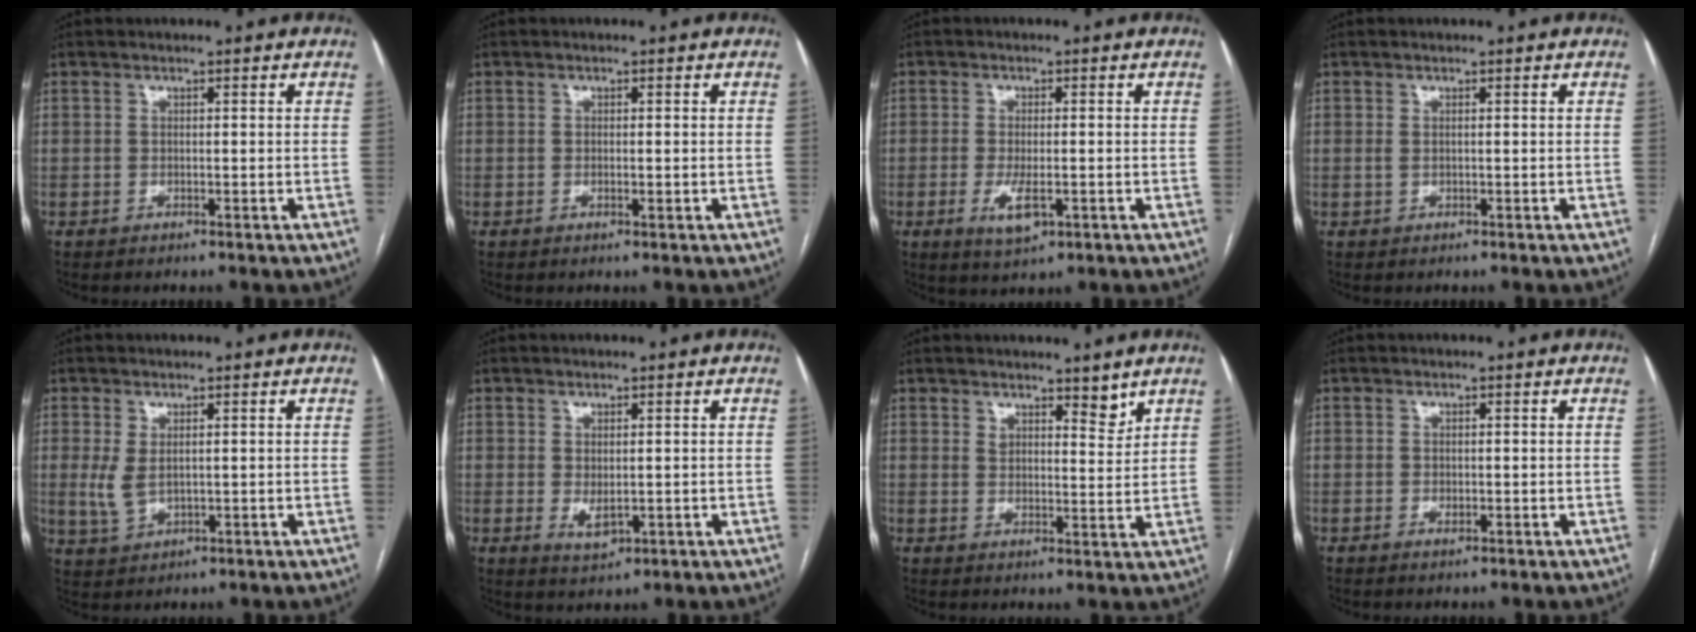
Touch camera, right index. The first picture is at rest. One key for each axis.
{"total": 0.9, "fx": -0.2, "fy": 0.1, "fz": 0.9, "tx": -0.018, "ty": -0.002, "tz": -0.001}
{"total": 4.8, "fx": -1.6, "fy": 1.5, "fz": 4.3, "tx": -0.084, "ty": -0.009, "tz": -0.021}
{"total": 0.6, "fx": 0.1, "fy": 0.3, "fz": 0.6, "tx": -0.012, "ty": 0.002, "tz": 0.003}
{"total": 3.7, "fx": 0.4, "fy": 1.9, "fz": 3.1, "tx": -0.074, "ty": -0.001, "tz": 0.018}
{"total": 2.9, "fx": -0.3, "fy": 1.4, "fz": 2.5, "tx": -0.044, "ty": -0.009, "tz": 0.005}
{"total": 4.1, "fx": 3.4, "fy": 1.5, "fz": 1.7, "tx": -0.024, "ty": -0.010, "tz": 0.053}
{"total": 0.7, "fx": -0.4, "fy": 0.4, "fz": 0.4, "tx": -0.006, "ty": 0.001, "tz": -0.005}